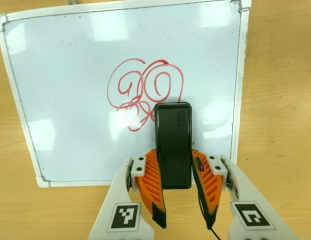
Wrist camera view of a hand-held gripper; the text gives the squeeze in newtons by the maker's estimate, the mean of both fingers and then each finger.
{"total": 4.8, "left": 3.4, "right": 6.2}